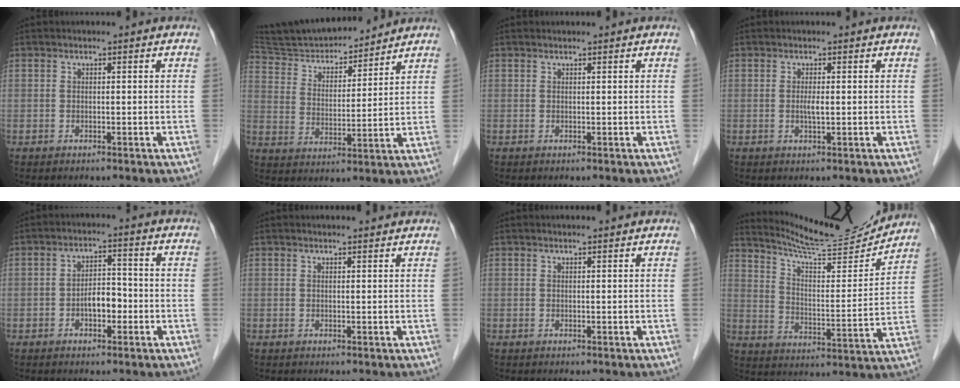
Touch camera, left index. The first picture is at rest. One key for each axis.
{"total": 13.8, "fx": 13.0, "fy": 2.8, "fz": 3.8, "tx": -0.063, "ty": 0.008, "tz": 0.223}
{"total": 0.5, "fx": -0.5, "fy": -0.1, "fz": -0.1, "tx": -0.002, "ty": -0.003, "tz": -0.008}
{"total": 1.3, "fx": -0.8, "fy": 0.0, "fz": 1.1, "tx": -0.024, "ty": -0.008, "tz": -0.014}
{"total": 4.2, "fx": -2.3, "fy": 1.8, "fz": 3.0, "tx": -0.050, "ty": 0.006, "tz": -0.040}
{"total": 1.4, "fx": 1.3, "fy": 0.2, "fz": 0.3, "tx": -0.009, "ty": 0.003, "tz": 0.012}
{"total": 0.0}
{"total": 15.2, "fx": 14.7, "fy": 0.0, "fz": 3.8, "tx": -0.072, "ty": -0.036, "tz": 0.219}